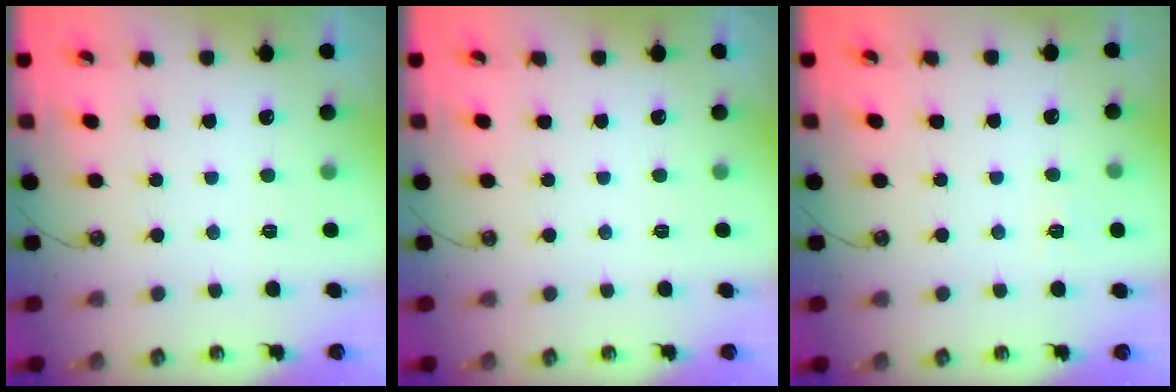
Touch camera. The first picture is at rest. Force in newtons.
{"total": 0.0}
{"total": 4.3, "press": 4.3, "slide": 0.4}